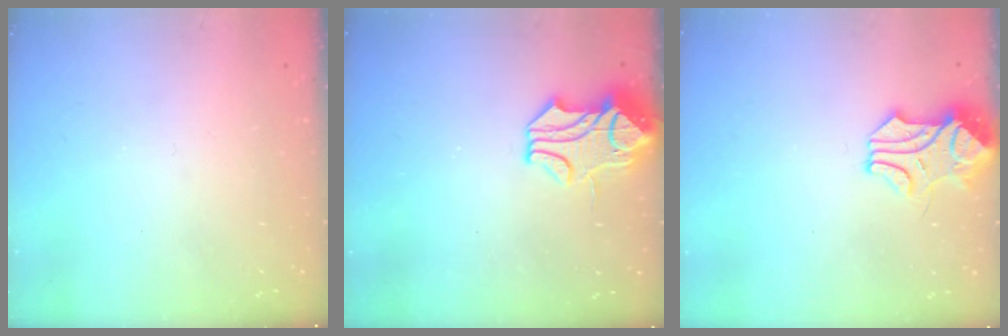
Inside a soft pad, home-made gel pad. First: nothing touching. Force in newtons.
{"total": 2.1, "press": 1.5, "slide": 1.5}
{"total": 1.1, "press": 0.5, "slide": 1.0}